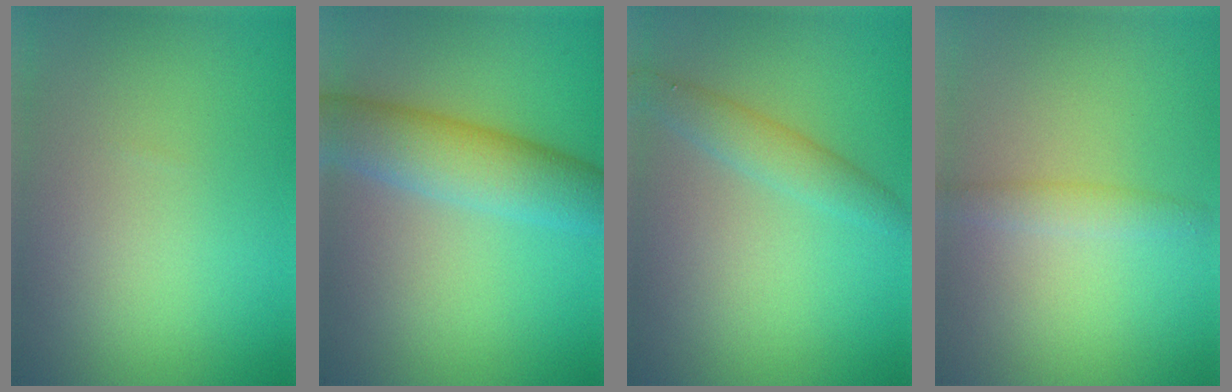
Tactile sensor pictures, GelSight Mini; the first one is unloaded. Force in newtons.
{"total": 6.4, "press": 6.4, "slide": 0.1}
{"total": 2.4, "press": 2.4, "slide": 0.1}
{"total": 1.6, "press": 1.6, "slide": 0.0}